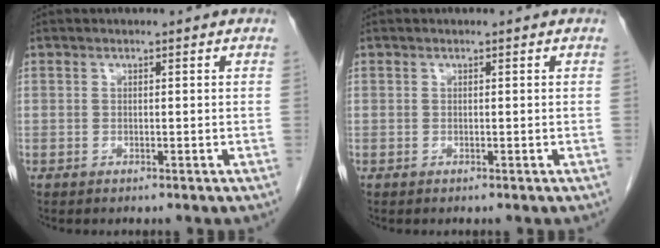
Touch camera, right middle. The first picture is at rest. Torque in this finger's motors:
{"motor_torque": [-0.15, -0.24, -0.02, -0.01]}